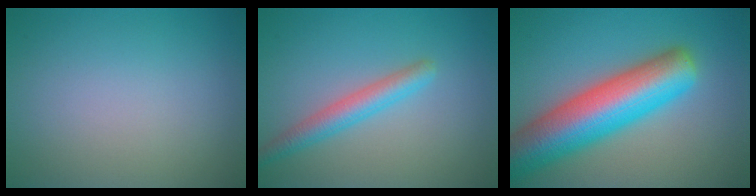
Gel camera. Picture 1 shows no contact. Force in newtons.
{"total": 3.0, "press": 3.0, "slide": 0.0}
{"total": 10.8, "press": 10.8, "slide": 0.4}